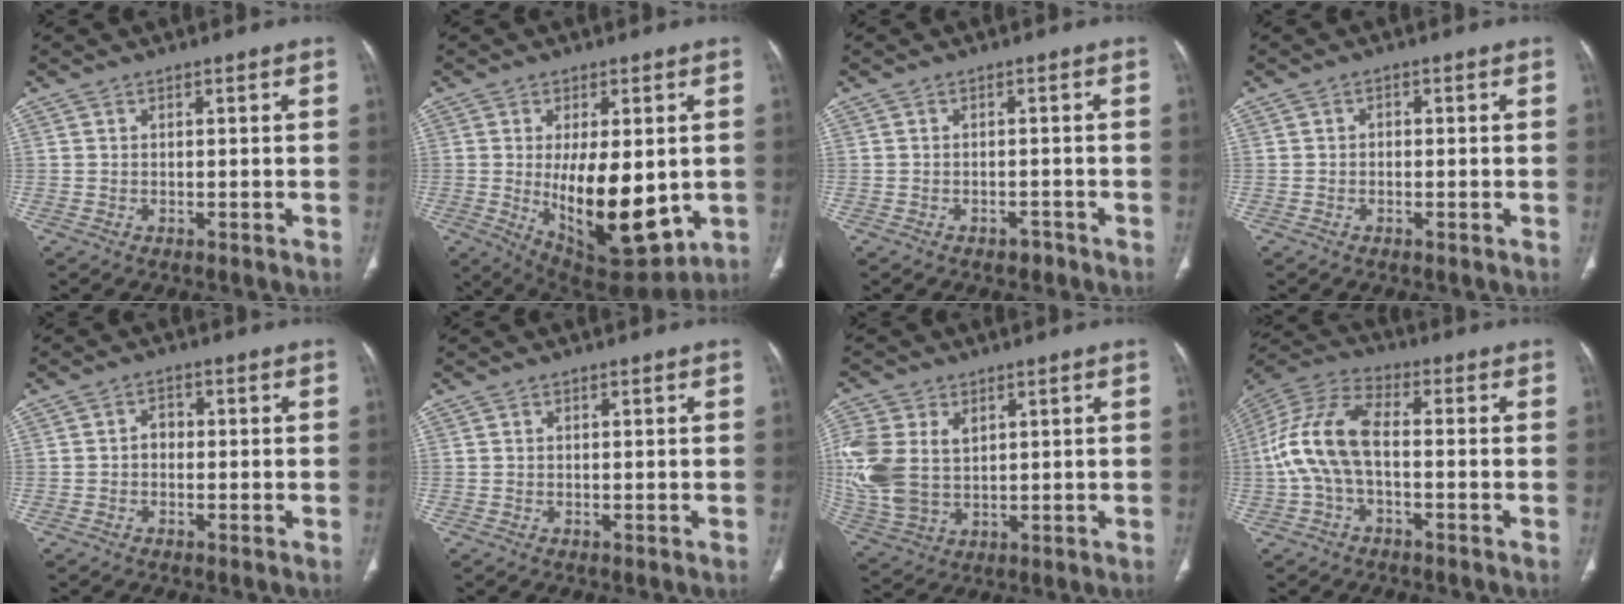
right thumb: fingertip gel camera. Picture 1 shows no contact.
{"total": 18.1, "force": [-1.8, 8.1, 16.0], "torque": [-0.232, -0.029, -0.001]}
{"total": 1.5, "force": [-1.1, 0.9, 0.4], "torque": [-0.004, 0.007, -0.016]}
{"total": 1.0, "force": [-0.2, 0.8, 0.6], "torque": [-0.003, 0.003, -0.007]}
{"total": 2.2, "force": [-0.4, 1.8, 1.3], "torque": [-0.009, 0.010, -0.014]}
{"total": 0.0}
{"total": 15.1, "force": [3.1, 10.6, 10.3], "torque": [-0.249, -0.004, 0.071]}
{"total": 12.4, "force": [-1.3, 6.3, 10.6], "torque": [-0.231, 0.038, -0.033]}